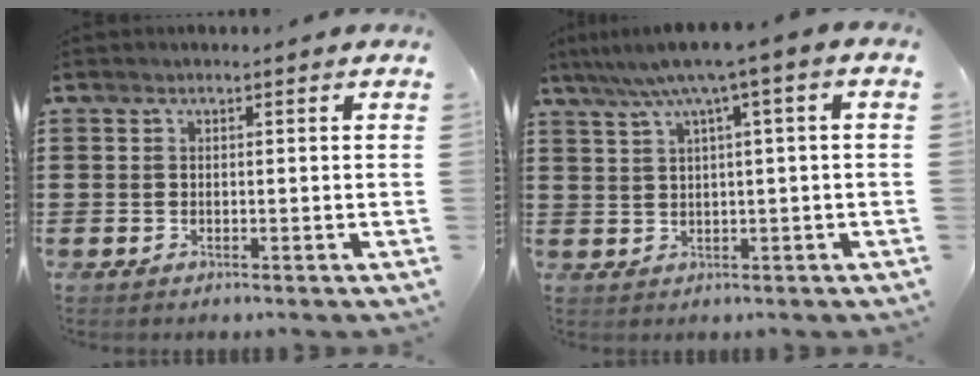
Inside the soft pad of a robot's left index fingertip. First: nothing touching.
{"total": 5.3, "force": [2.1, -0.4, 4.9], "torque": [-0.098, -0.011, 0.032]}